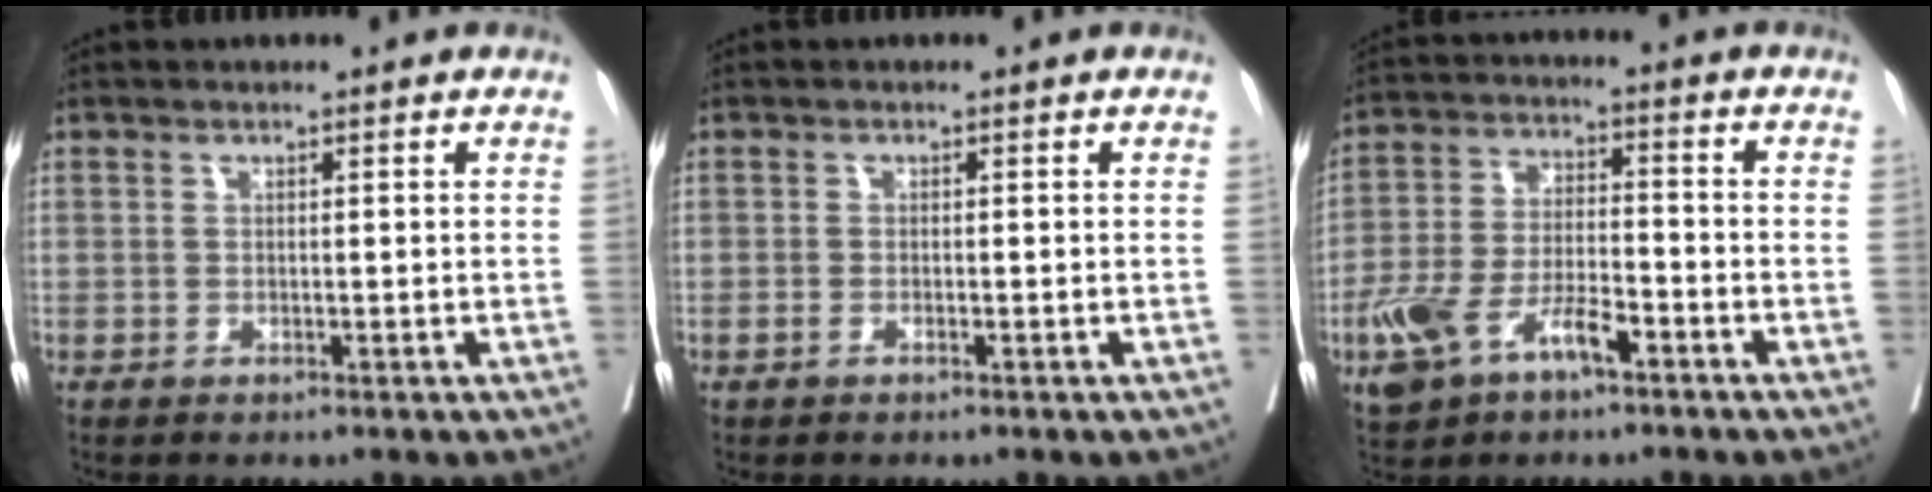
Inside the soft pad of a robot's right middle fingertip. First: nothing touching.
{"total": 0.6, "force": [-0.4, 0.2, 0.4], "torque": [-0.008, 0.000, -0.007]}
{"total": 10.3, "force": [-5.4, 4.4, 7.6], "torque": [-0.163, 0.008, -0.097]}